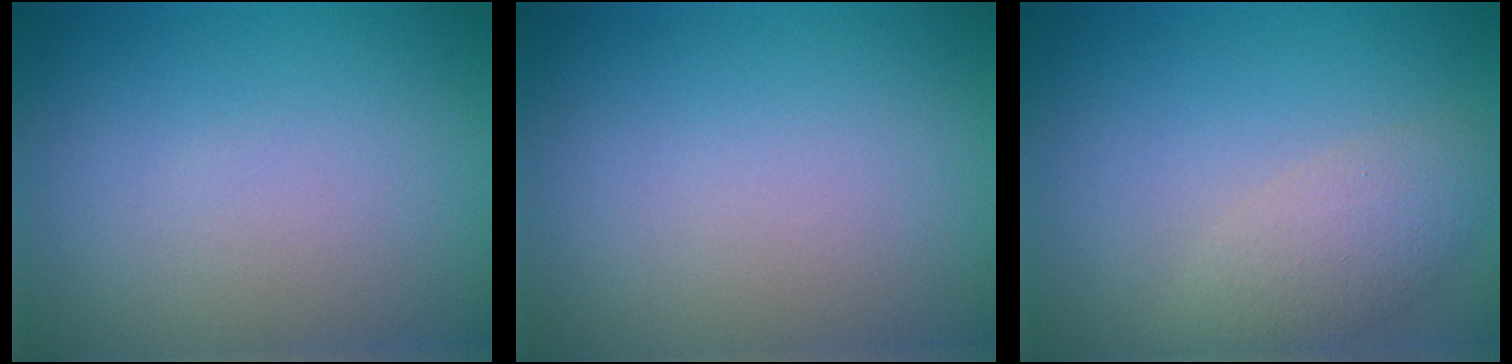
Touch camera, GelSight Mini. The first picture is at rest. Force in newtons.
{"total": 0.0}
{"total": 3.2, "press": 3.2, "slide": 0.2}